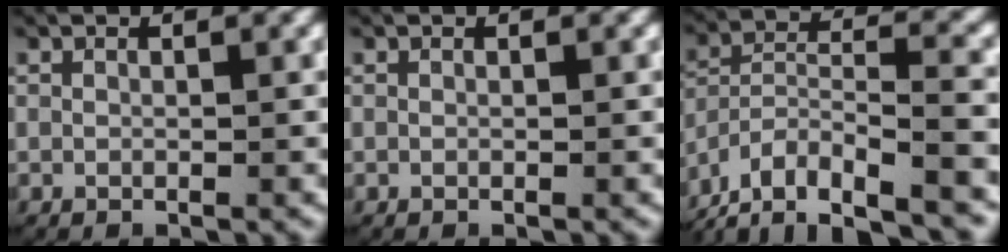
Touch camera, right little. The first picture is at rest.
{"total": 0.0}
{"total": 10.3, "force": [-6.1, 6.4, 5.2], "torque": [-0.108, -0.024, -0.100]}